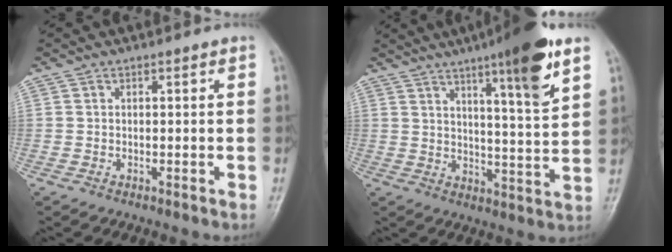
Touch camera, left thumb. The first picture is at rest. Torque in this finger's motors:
{"motor_torque": [1.10, 0.20, 1.43, -1.06, 0.30]}